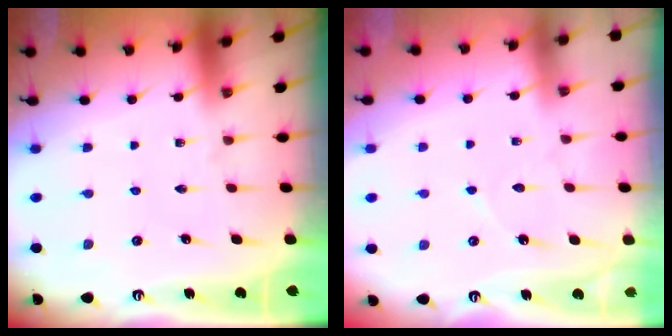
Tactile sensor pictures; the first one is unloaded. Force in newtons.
{"total": 4.1, "press": 4.1, "slide": 0.4}